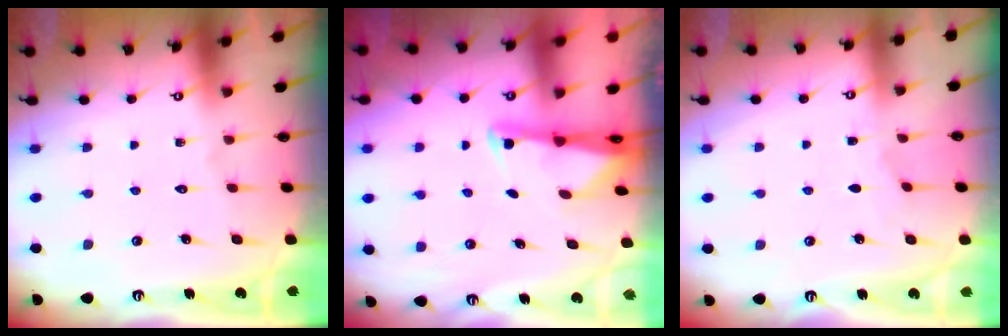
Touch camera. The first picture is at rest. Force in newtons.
{"total": 2.0, "press": 2.0, "slide": 0.3}
{"total": 1.6, "press": 1.6, "slide": 0.3}